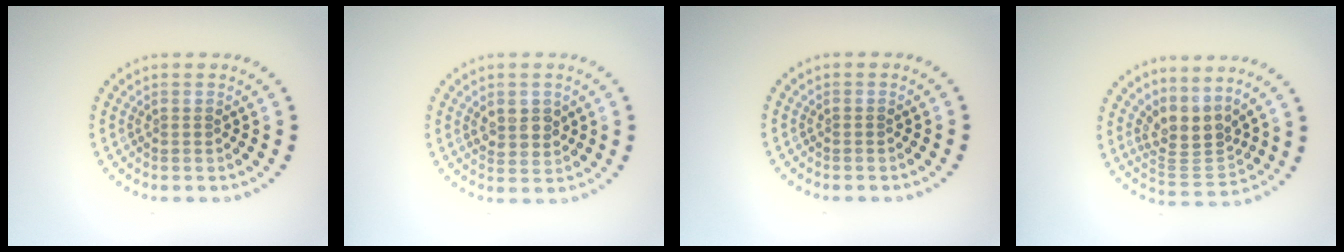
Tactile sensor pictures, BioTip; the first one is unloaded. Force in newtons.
{"total": 2.2, "press": 2.0, "slide": 0.7}
{"total": 0.0}
{"total": 3.4, "press": 2.6, "slide": 2.2}